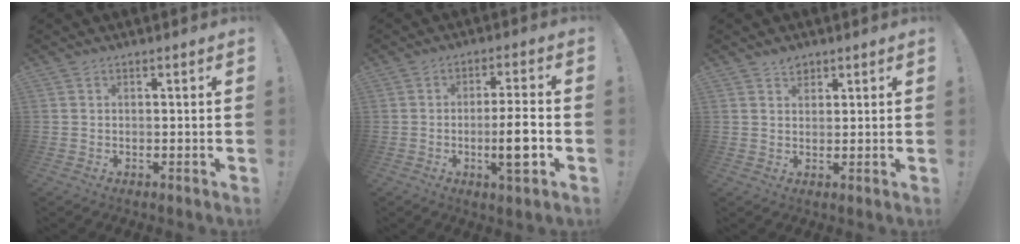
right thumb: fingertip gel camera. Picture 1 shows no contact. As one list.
[{"total": 9.2, "force": [-2.4, 1.3, 8.8], "torque": [-0.130, -0.002, -0.045]}, {"total": 2.8, "force": [2.2, 1.7, 0.6], "torque": [0.007, -0.012, 0.036]}]